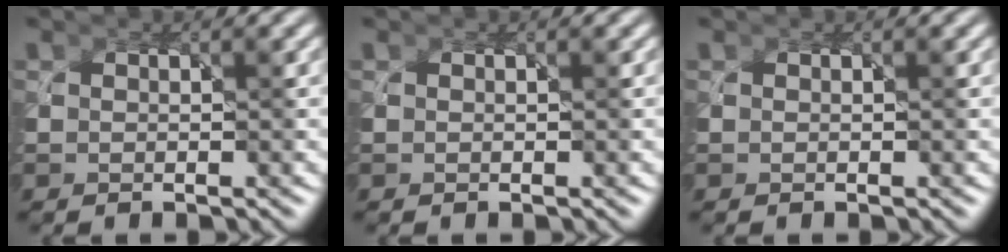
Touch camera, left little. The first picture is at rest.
{"total": 0.0}
{"total": 0.0}